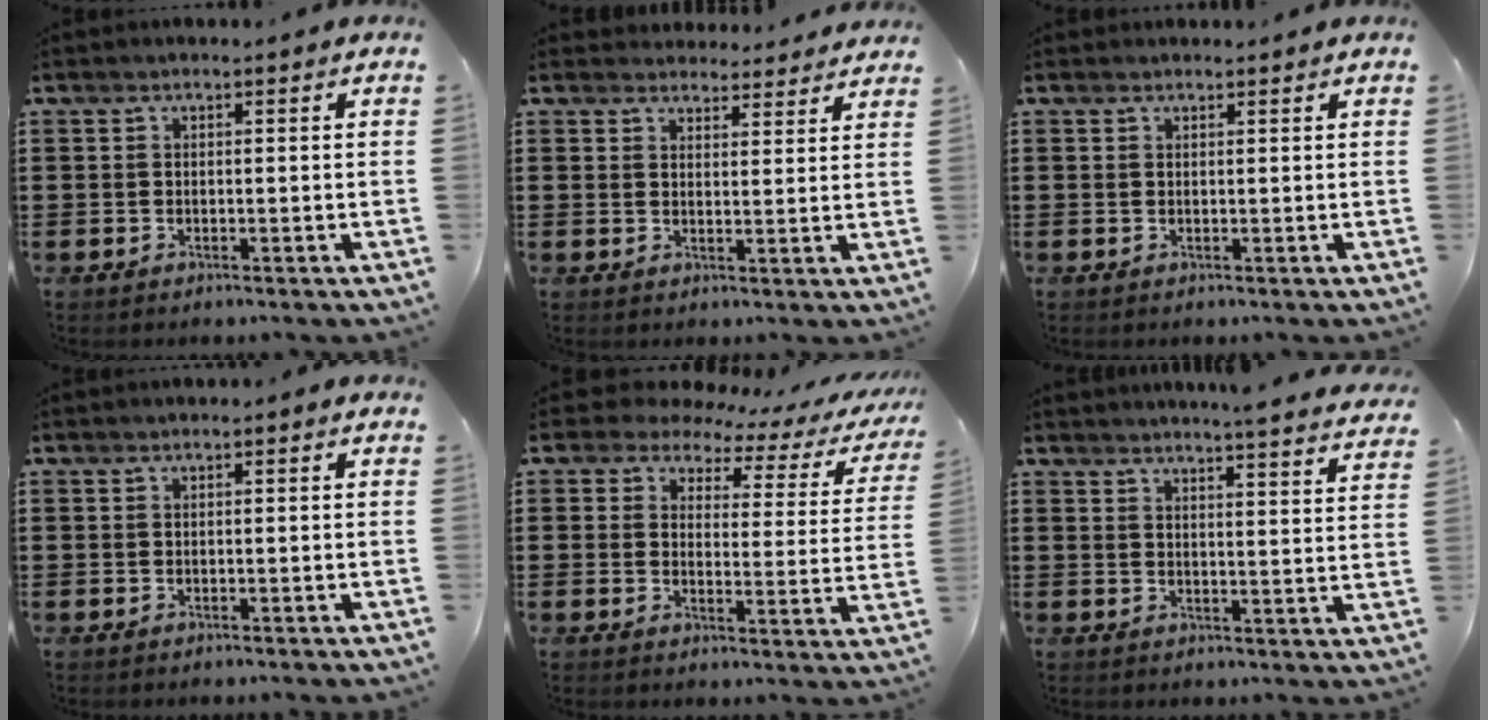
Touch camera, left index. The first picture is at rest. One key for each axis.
{"total": 3.5, "fx": 3.3, "fy": 1.2, "fz": 0.0, "tx": -0.004, "ty": -0.009, "tz": 0.060}
{"total": 0.5, "fx": 0.3, "fy": 0.4, "fz": -0.1, "tx": 0.000, "ty": 0.003, "tz": 0.006}
{"total": 0.0}
{"total": 4.3, "fx": 3.3, "fy": 2.4, "fz": 1.5, "tx": -0.044, "ty": -0.014, "tz": 0.051}
{"total": 4.0, "fx": 3.9, "fy": -0.8, "fz": 0.5, "tx": -0.018, "ty": -0.027, "tz": 0.067}